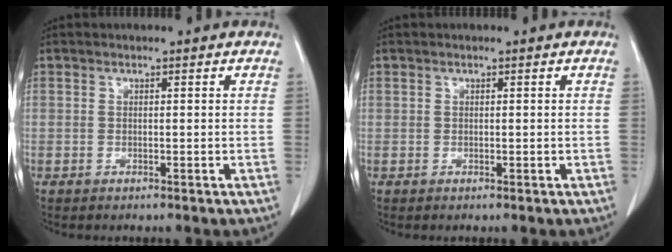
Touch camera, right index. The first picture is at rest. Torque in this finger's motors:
{"motor_torque": [-0.14, 0.14, 0.00, 0.00]}